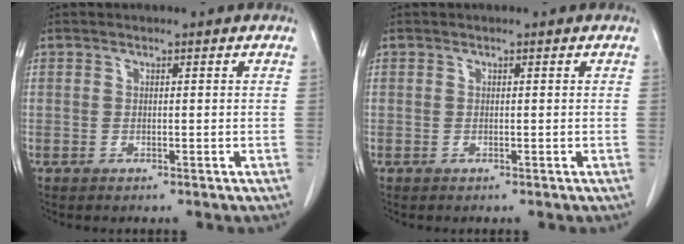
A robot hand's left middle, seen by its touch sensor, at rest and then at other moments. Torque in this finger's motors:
{"motor_torque": [0.00, 0.00, 0.01, 0.00]}